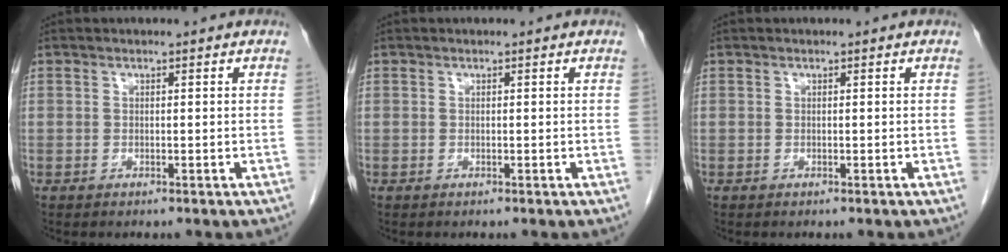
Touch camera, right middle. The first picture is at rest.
{"total": 0.0}
{"total": 0.0}